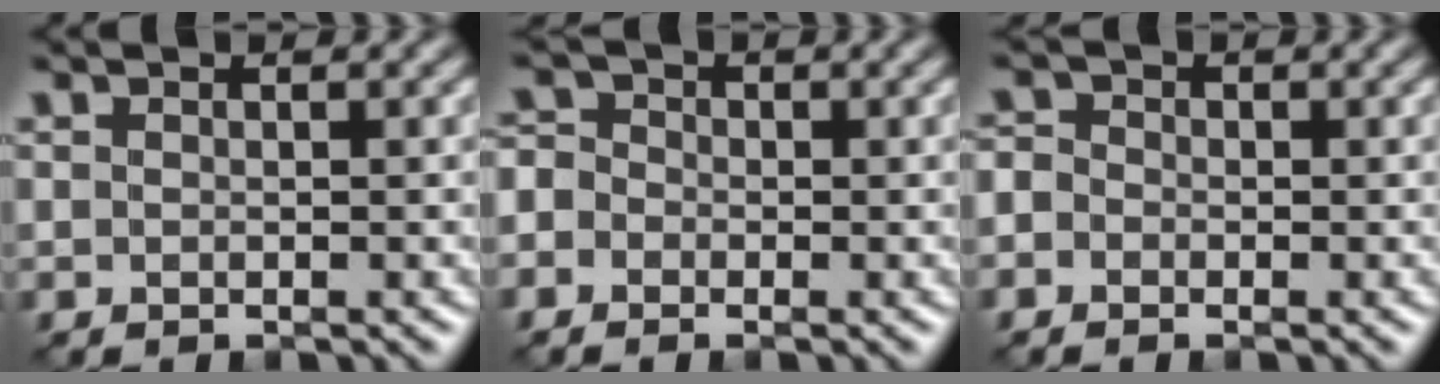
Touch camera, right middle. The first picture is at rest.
{"total": 2.8, "force": [-0.9, 2.5, 0.8], "torque": [-0.005, 0.017, -0.040]}
{"total": 1.9, "force": [-0.7, 1.7, 0.7], "torque": [0.002, 0.010, -0.026]}